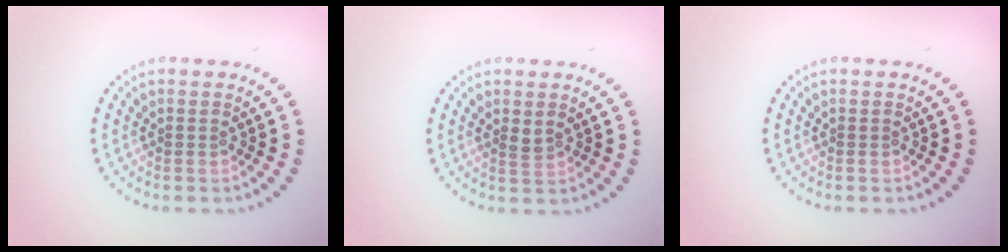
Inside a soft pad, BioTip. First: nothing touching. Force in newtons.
{"total": 0.9, "press": 0.9, "slide": 0.3}
{"total": 0.0}